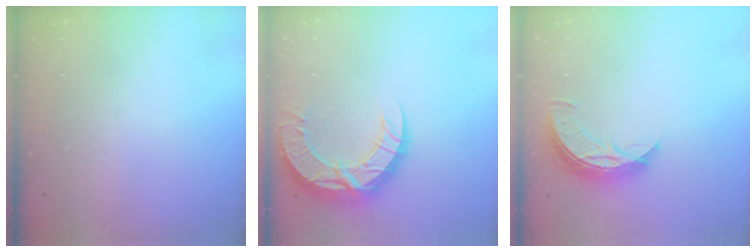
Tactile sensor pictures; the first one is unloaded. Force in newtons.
{"total": 16.1, "press": 16.1, "slide": 1.3}
{"total": 8.4, "press": 8.4, "slide": 0.4}